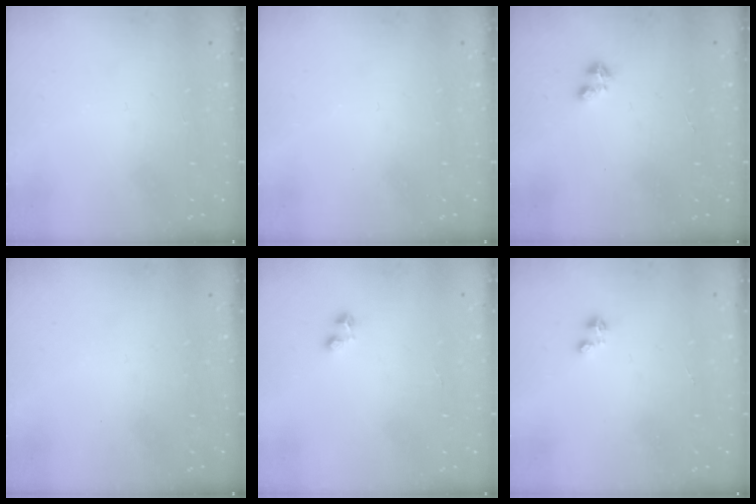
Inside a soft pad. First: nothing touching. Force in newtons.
{"total": 0.0}
{"total": 1.8, "press": 1.8, "slide": 0.4}
{"total": 0.0}
{"total": 2.4, "press": 2.4, "slide": 0.4}
{"total": 0.0}